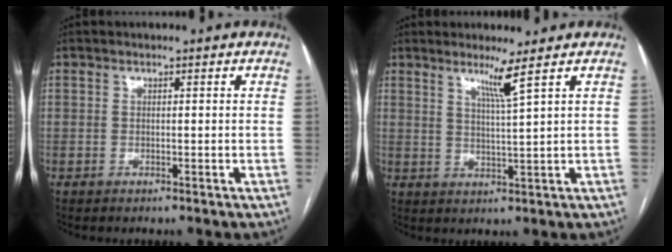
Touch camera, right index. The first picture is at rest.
{"total": 4.0, "force": [2.5, -1.6, 2.7], "torque": [-0.051, -0.016, 0.049]}